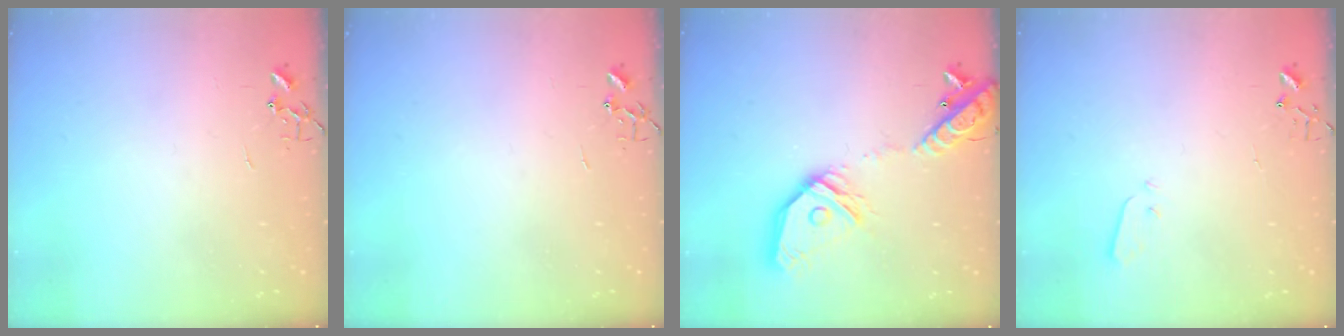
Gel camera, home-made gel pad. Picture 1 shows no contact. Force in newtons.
{"total": 0.0}
{"total": 21.0, "press": 20.7, "slide": 3.7}
{"total": 2.9, "press": 2.9, "slide": 0.1}